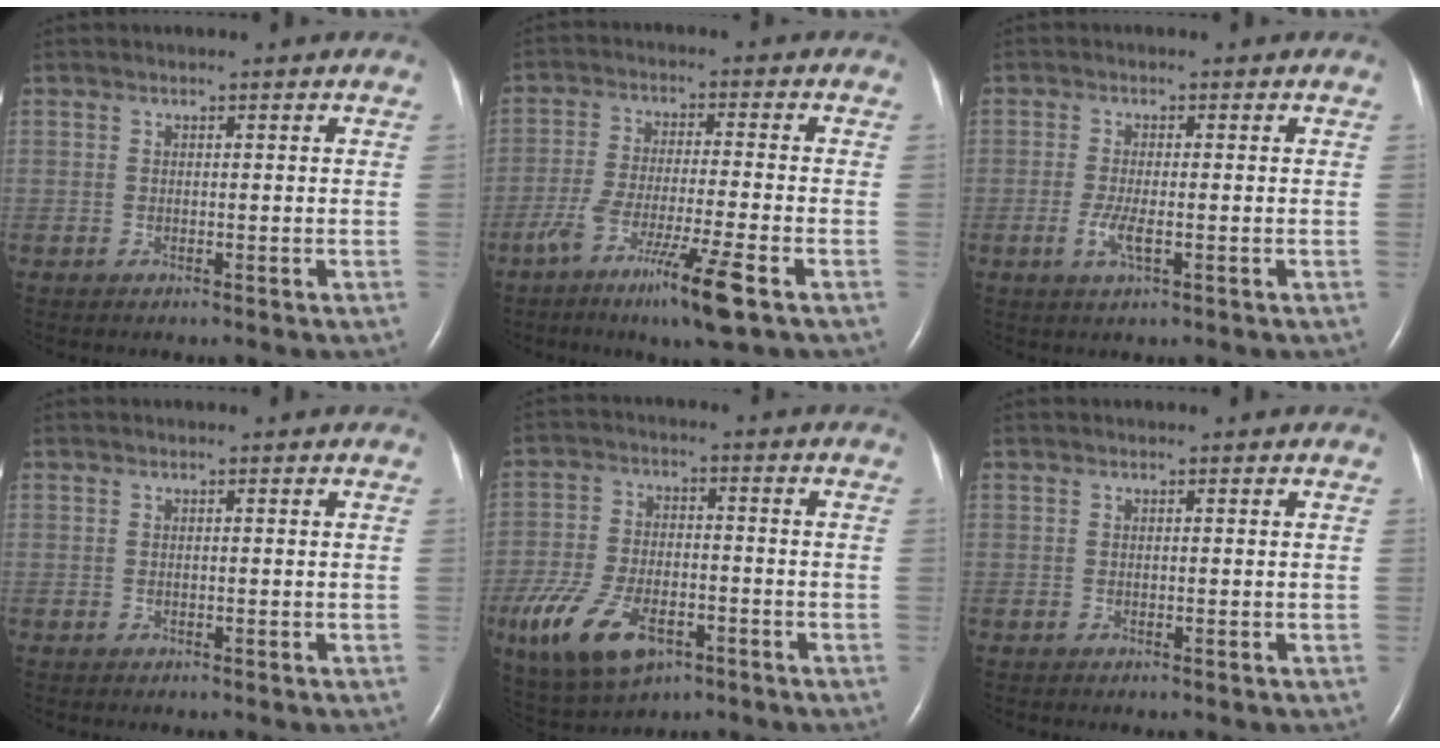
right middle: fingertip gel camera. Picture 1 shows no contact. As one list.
[{"total": 10.4, "force": [-5.9, -0.4, 8.5], "torque": [-0.161, -0.026, -0.104]}, {"total": 3.0, "force": [-0.9, 0.6, 2.8], "torque": [-0.066, -0.005, -0.016]}, {"total": 0.0}, {"total": 13.0, "force": [-6.3, 6.4, 9.4], "torque": [-0.201, -0.012, -0.103]}, {"total": 0.0}]